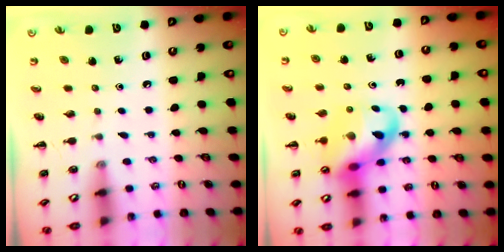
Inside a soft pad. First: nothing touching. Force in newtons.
{"total": 13.6, "press": 13.0, "slide": 3.8}